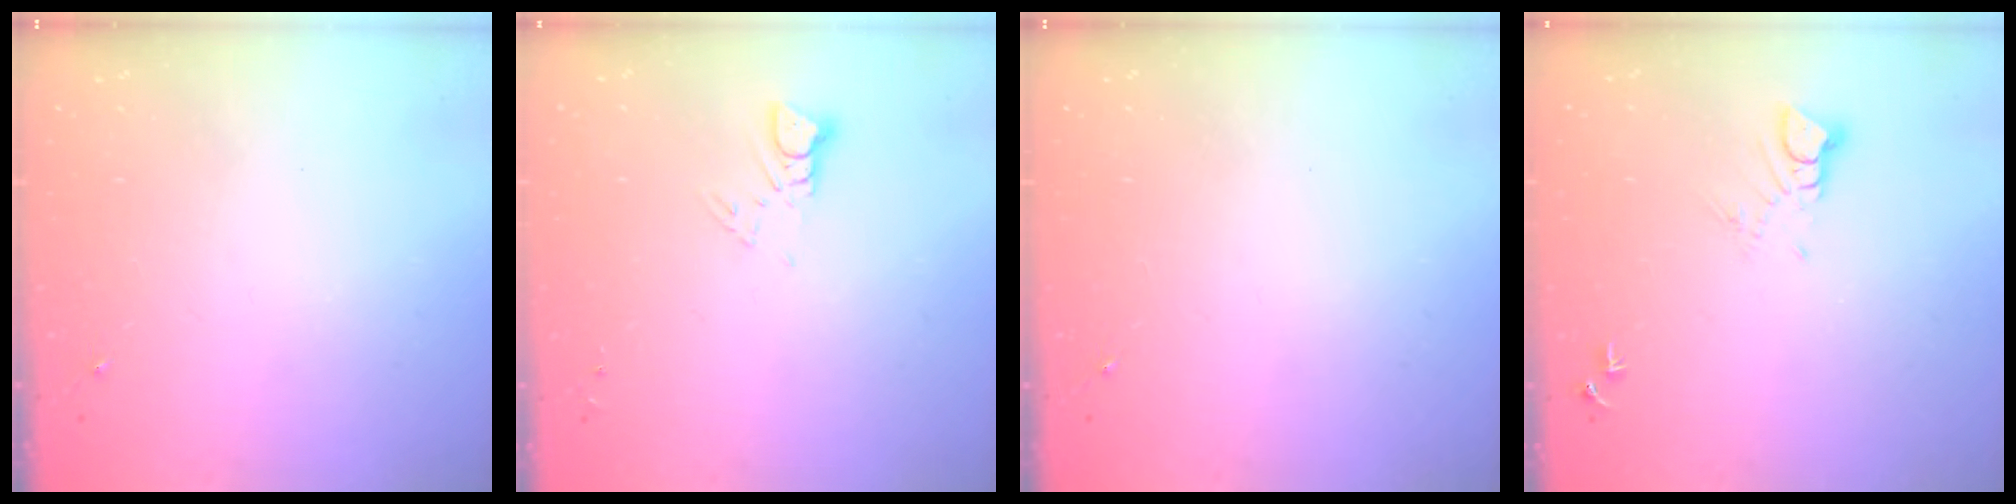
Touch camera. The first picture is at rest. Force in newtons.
{"total": 3.2, "press": 3.2, "slide": 0.0}
{"total": 0.0}
{"total": 4.7, "press": 4.7, "slide": 0.3}